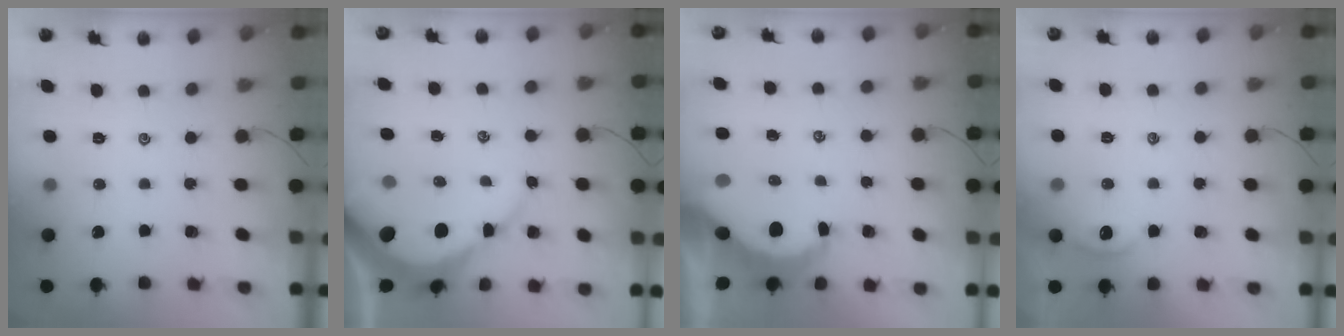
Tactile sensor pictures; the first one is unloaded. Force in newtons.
{"total": 8.6, "press": 8.6, "slide": 0.8}
{"total": 6.3, "press": 6.3, "slide": 0.8}
{"total": 1.5, "press": 1.5, "slide": 0.2}